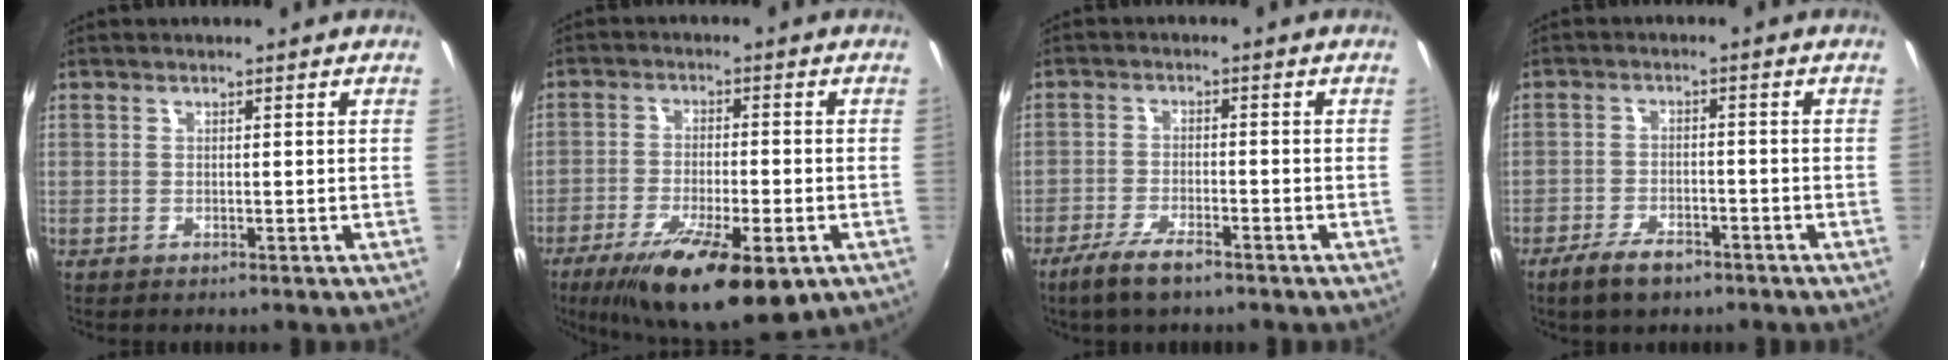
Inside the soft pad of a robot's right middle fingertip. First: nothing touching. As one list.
[{"total": 15.8, "force": [-9.1, 4.3, 12.1], "torque": [-0.227, -0.042, -0.148]}, {"total": 6.2, "force": [-4.6, 1.5, 3.9], "torque": [-0.101, -0.012, -0.086]}, {"total": 6.5, "force": [-4.8, 2.6, 3.6], "torque": [-0.093, -0.009, -0.082]}]